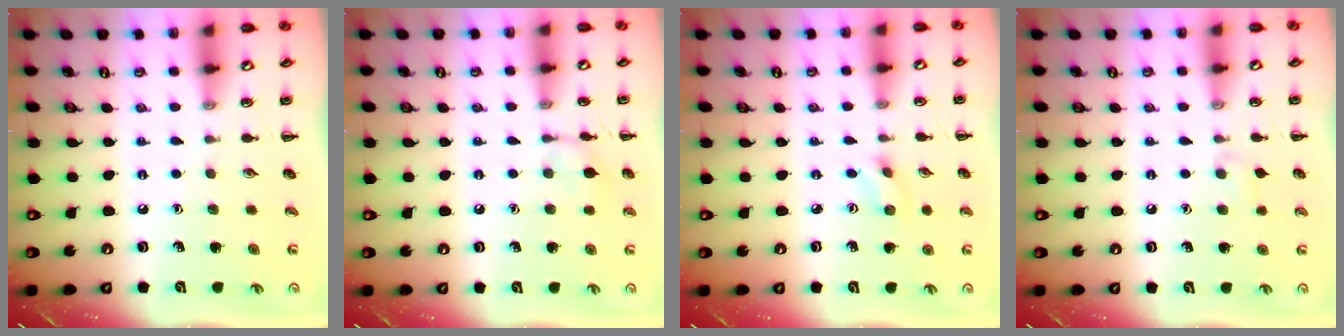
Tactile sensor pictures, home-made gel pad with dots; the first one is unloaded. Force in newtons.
{"total": 7.7, "press": 7.4, "slide": 1.9}
{"total": 2.7, "press": 2.5, "slide": 1.0}
{"total": 4.5, "press": 4.2, "slide": 1.6}